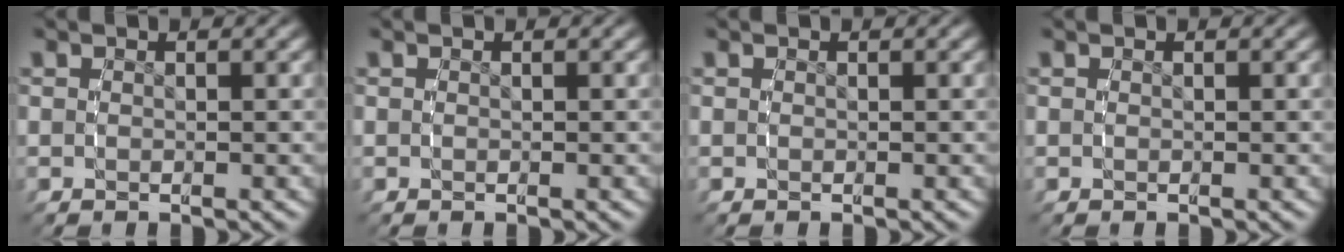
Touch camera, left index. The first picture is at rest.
{"total": 0.0}
{"total": 0.0}
{"total": 0.0}